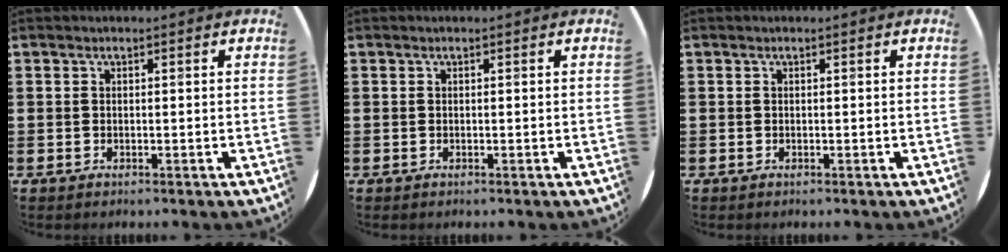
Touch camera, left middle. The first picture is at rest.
{"total": 0.0}
{"total": 0.0}